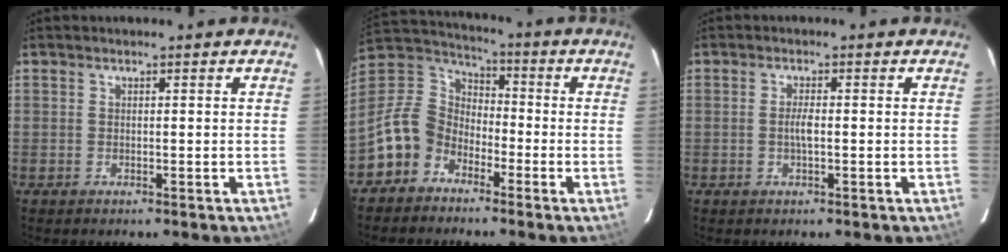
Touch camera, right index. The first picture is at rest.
{"total": 11.0, "force": [-6.6, 8.1, 3.5], "torque": [-0.091, 0.031, -0.135]}
{"total": 1.9, "force": [-0.3, 0.3, 1.9], "torque": [-0.037, 0.000, -0.007]}